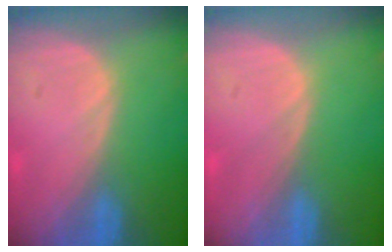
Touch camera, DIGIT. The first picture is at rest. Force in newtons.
{"total": 0.0}